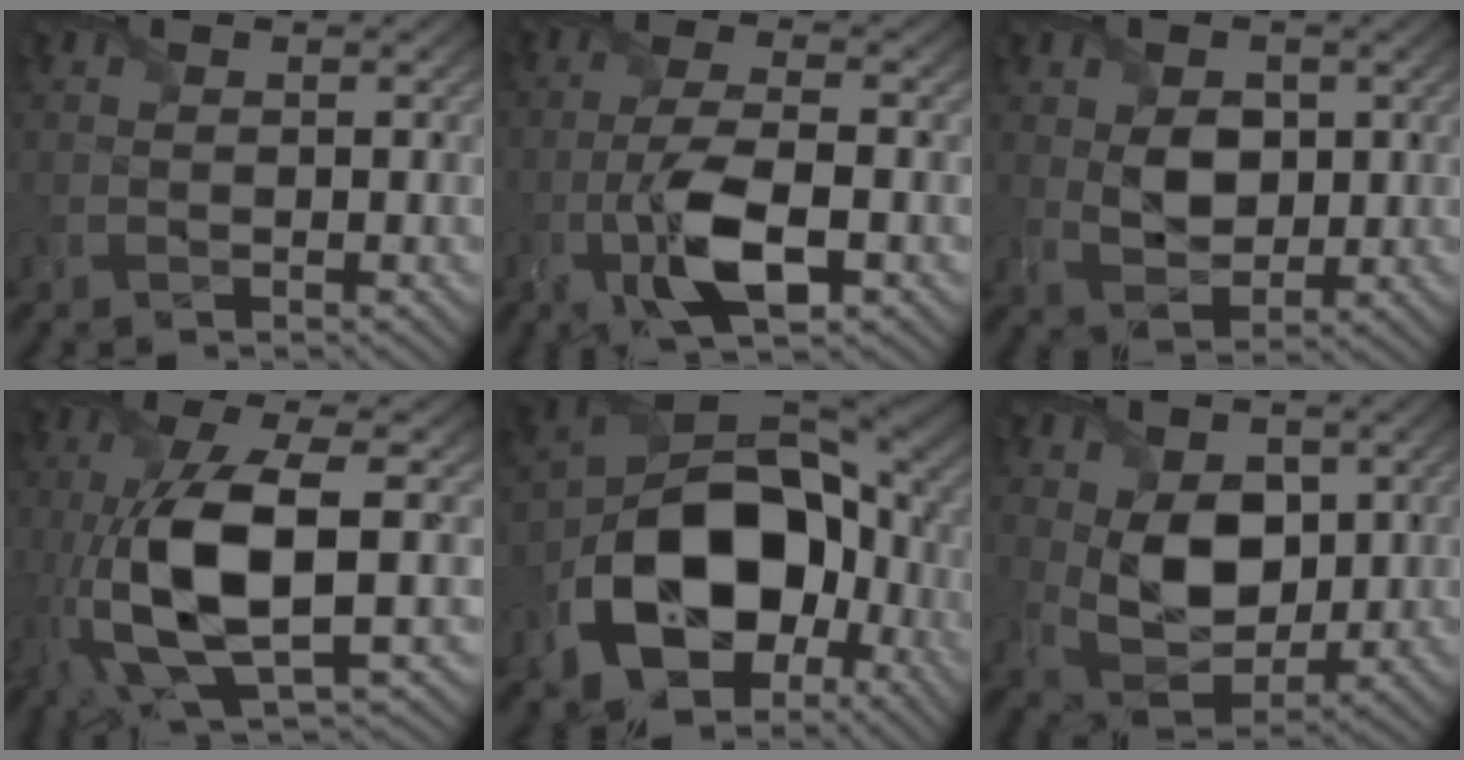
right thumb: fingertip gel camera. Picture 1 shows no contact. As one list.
[{"total": 8.2, "force": [-3.0, 2.8, 7.2], "torque": [-0.150, 0.002, -0.062]}, {"total": 4.8, "force": [0.9, 3.5, 3.0], "torque": [-0.071, -0.008, 0.014]}, {"total": 12.6, "force": [-1.6, 4.5, 11.6], "torque": [-0.262, -0.011, -0.027]}, {"total": 18.1, "force": [-6.0, 11.9, 12.2], "torque": [-0.231, -0.042, -0.104]}, {"total": 8.6, "force": [1.8, 6.0, 5.8], "torque": [-0.134, -0.017, 0.032]}]